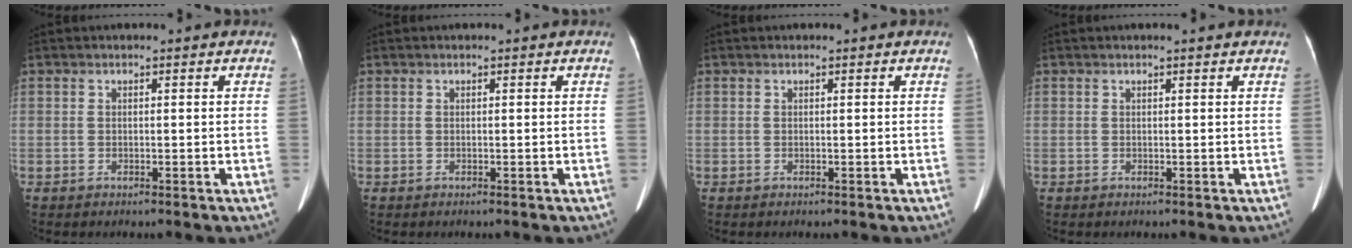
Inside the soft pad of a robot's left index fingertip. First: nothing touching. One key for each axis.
{"total": 0.0}
{"total": 0.0}
{"total": 1.1, "fx": 1.0, "fy": 0.0, "fz": 0.4, "tx": -0.011, "ty": 0.011, "tz": 0.012}